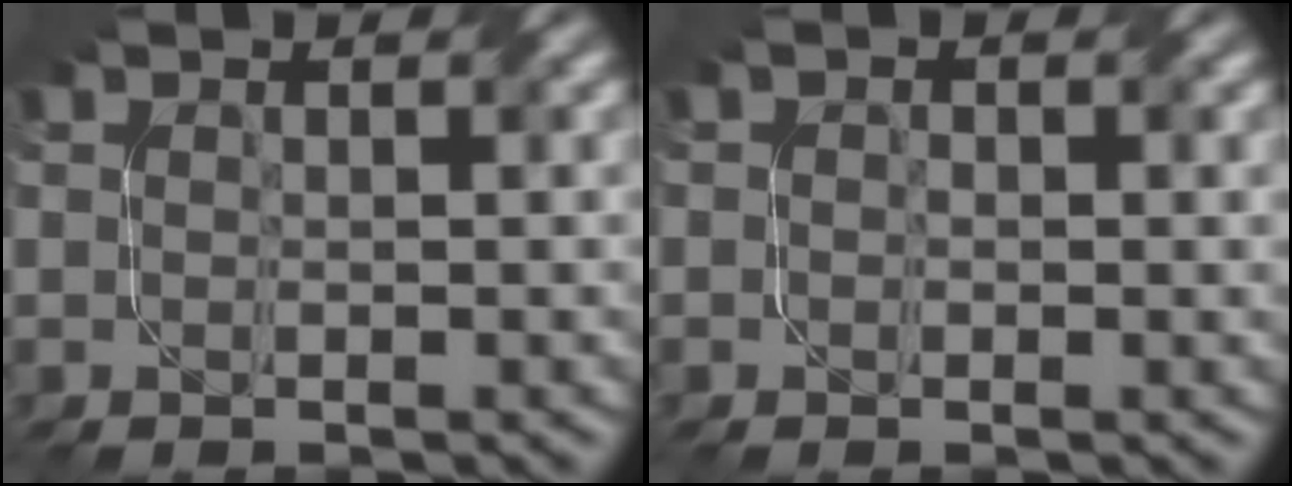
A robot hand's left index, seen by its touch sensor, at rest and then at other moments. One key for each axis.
{"total": 1.1, "fx": 0.1, "fy": 0.8, "fz": 0.7, "tx": -0.006, "ty": -0.003, "tz": 0.002}